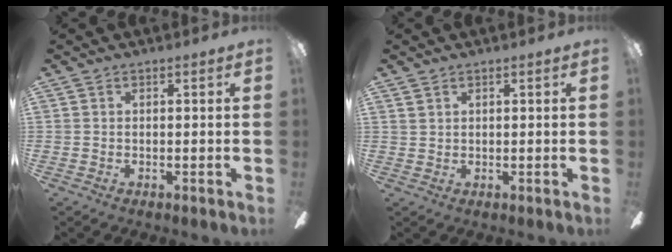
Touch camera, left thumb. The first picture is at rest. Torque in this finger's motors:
{"motor_torque": [0.33, -0.27, -0.29, 0.05, -0.01]}